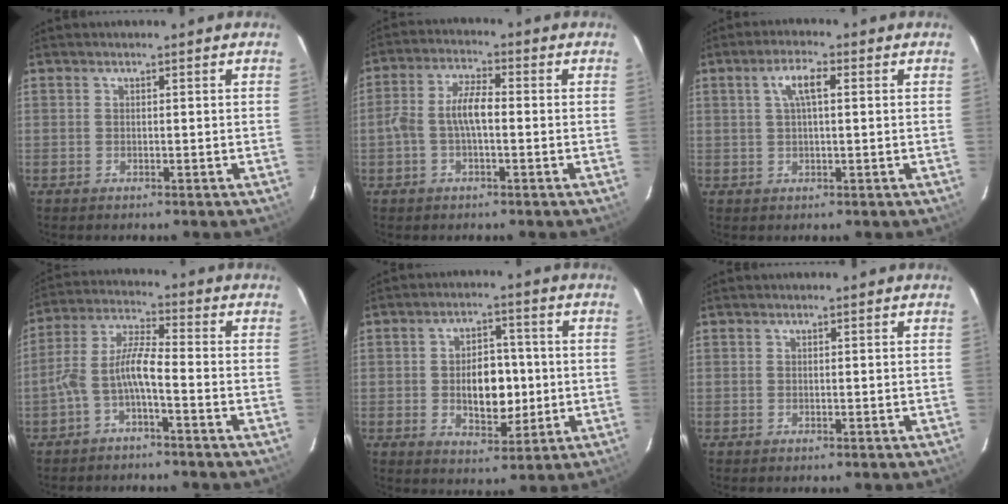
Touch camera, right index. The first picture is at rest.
{"total": 5.8, "force": [-0.9, 2.1, 5.4], "torque": [-0.112, 0.016, -0.019]}
{"total": 4.6, "force": [1.3, 1.3, 4.2], "torque": [-0.082, 0.011, 0.026]}
{"total": 6.8, "force": [-3.0, 1.2, 5.9], "torque": [-0.139, 0.018, -0.058]}
{"total": 9.3, "force": [-0.7, 5.5, 7.4], "torque": [-0.126, 0.010, -0.001]}
{"total": 0.0}